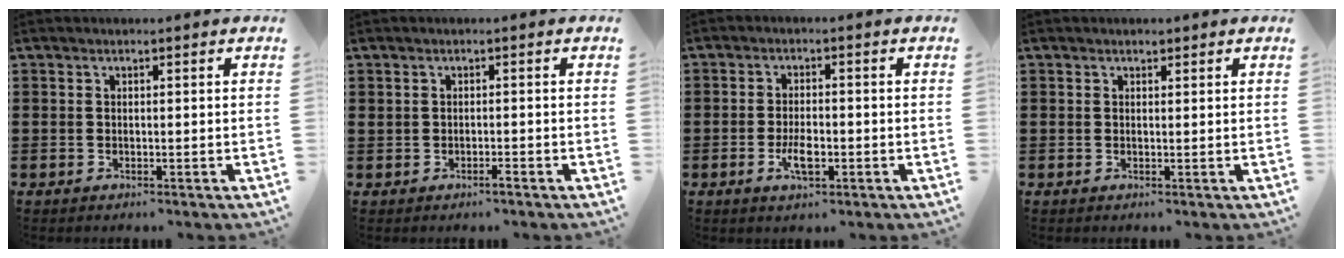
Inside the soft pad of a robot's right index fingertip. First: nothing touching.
{"total": 1.0, "force": [-0.4, 0.2, 0.9], "torque": [-0.019, -0.003, -0.008]}
{"total": 3.9, "force": [-1.2, 1.5, 3.4], "torque": [-0.065, 0.001, -0.022]}
{"total": 0.8, "force": [0.7, 0.4, 0.1], "torque": [-0.004, 0.004, 0.014]}